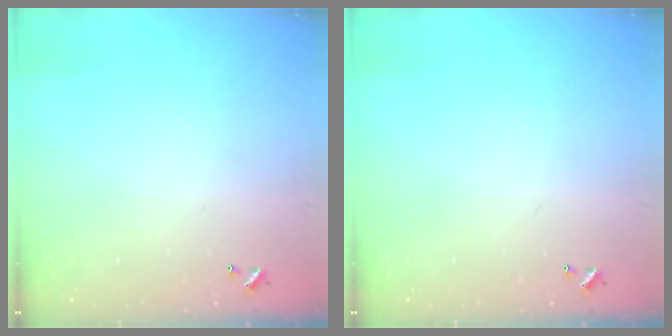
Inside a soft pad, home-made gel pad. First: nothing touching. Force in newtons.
{"total": 0.0}